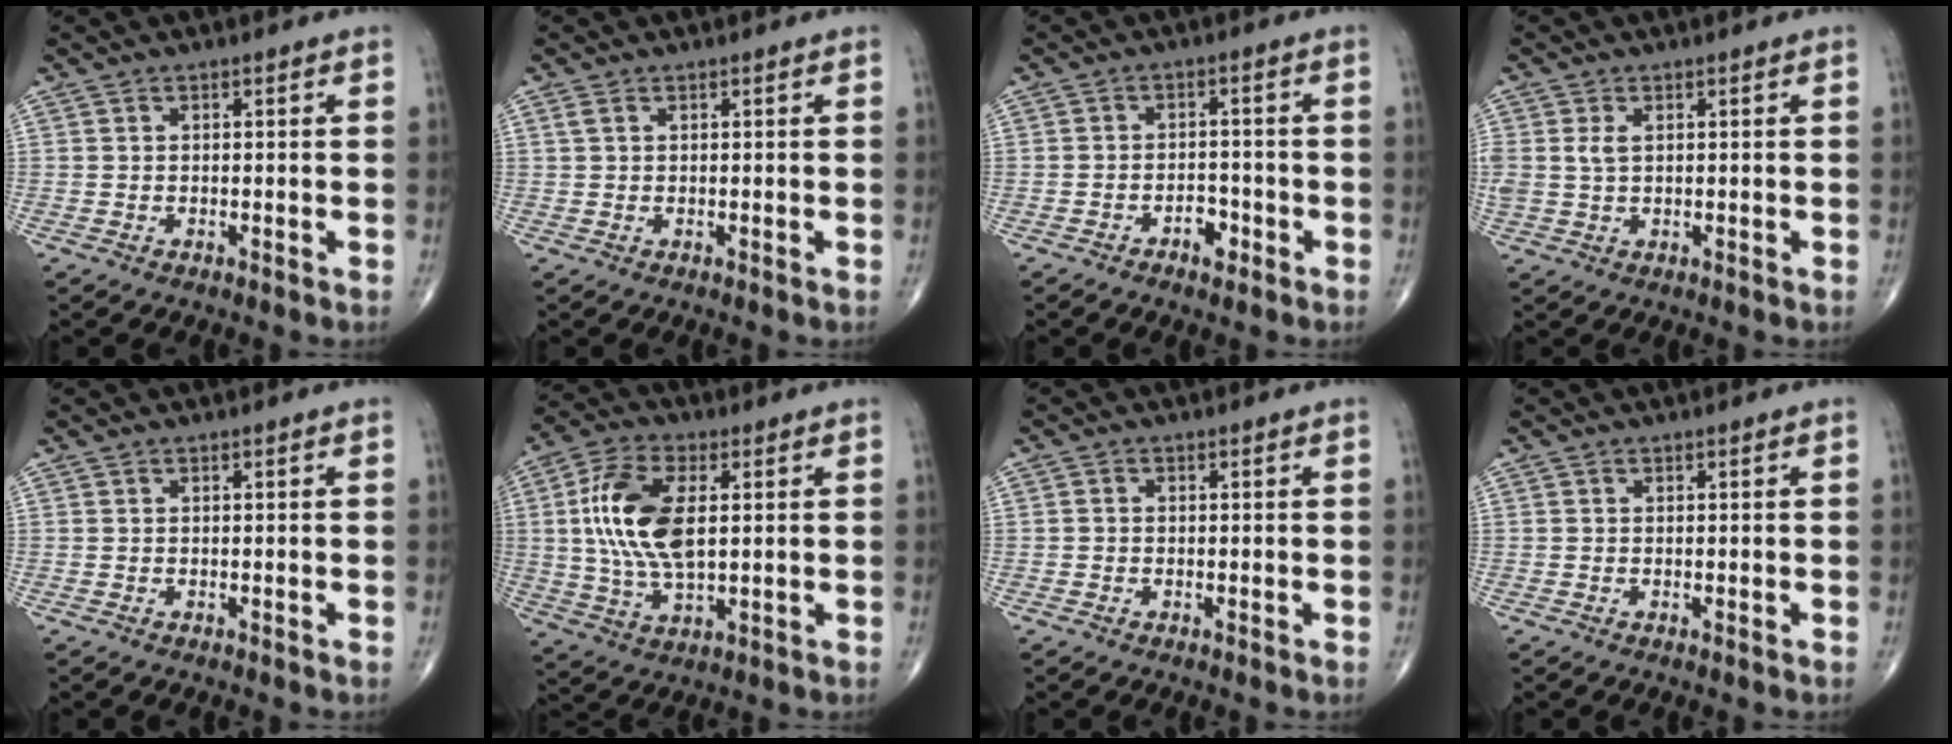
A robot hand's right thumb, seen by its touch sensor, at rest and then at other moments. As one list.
[{"total": 1.0, "force": [0.4, 0.5, 0.7], "torque": [-0.024, 0.009, 0.012]}, {"total": 3.3, "force": [-2.0, 1.8, 1.9], "torque": [-0.014, 0.015, -0.032]}, {"total": 3.0, "force": [0.8, 1.8, 2.2], "torque": [-0.056, 0.005, 0.020]}, {"total": 0.0}, {"total": 14.5, "force": [2.1, 7.3, 12.4], "torque": [-0.250, 0.001, 0.040]}, {"total": 0.6, "force": [-0.2, 0.5, 0.2], "torque": [0.003, 0.002, -0.006]}, {"total": 0.0}]